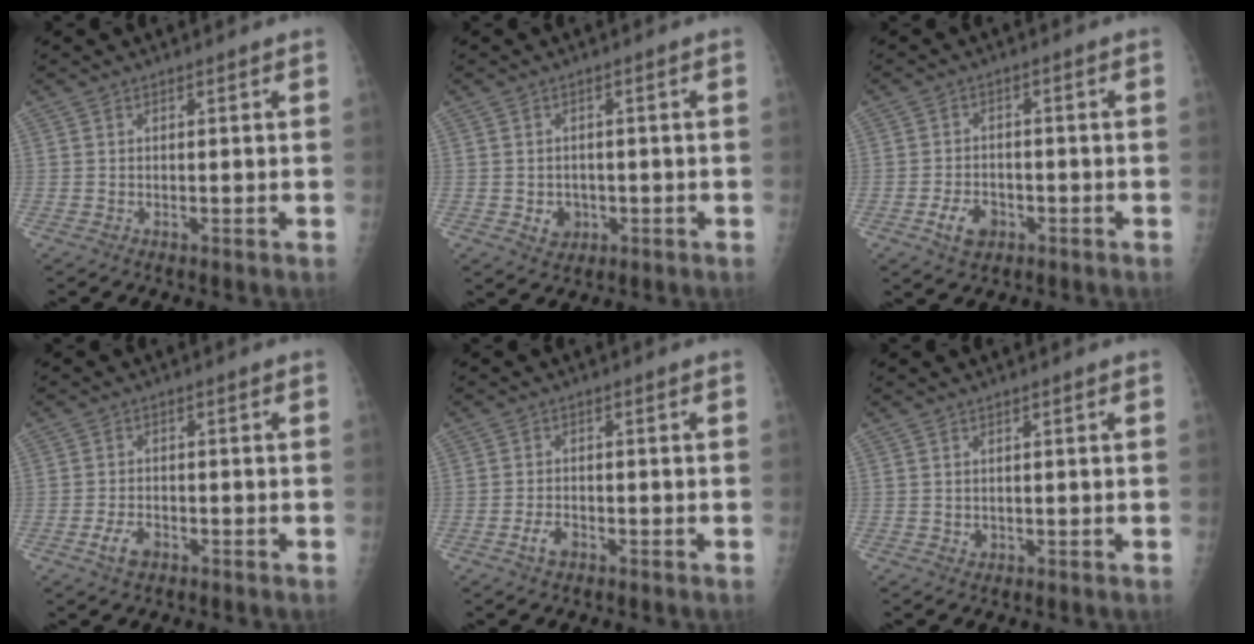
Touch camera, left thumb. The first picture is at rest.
{"total": 3.6, "force": [-0.9, 3.1, 1.5], "torque": [-0.006, 0.003, -0.004]}
{"total": 5.2, "force": [-2.4, 3.5, 3.0], "torque": [-0.043, 0.014, -0.038]}
{"total": 3.6, "force": [-1.9, 2.1, 2.2], "torque": [-0.041, 0.011, -0.033]}
{"total": 2.8, "force": [-1.6, 1.6, 1.7], "torque": [-0.032, 0.011, -0.026]}
{"total": 0.5, "force": [-0.2, 0.4, 0.4], "torque": [-0.005, 0.001, -0.003]}